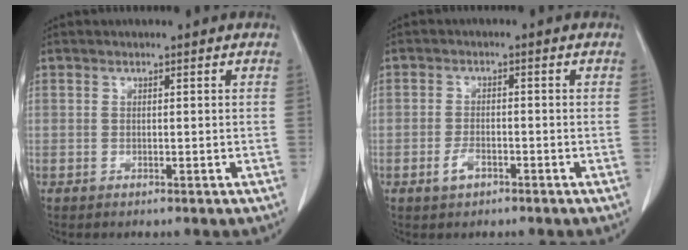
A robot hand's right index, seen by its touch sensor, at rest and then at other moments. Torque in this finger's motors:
{"motor_torque": [0.01, 0.00, -0.01, -0.01]}